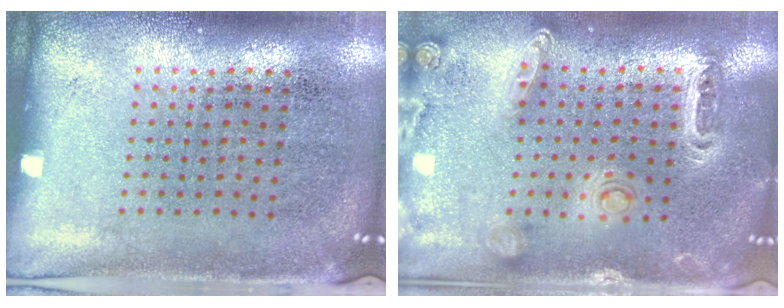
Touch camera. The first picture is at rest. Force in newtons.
{"total": 1.4, "press": 1.3, "slide": 0.3}